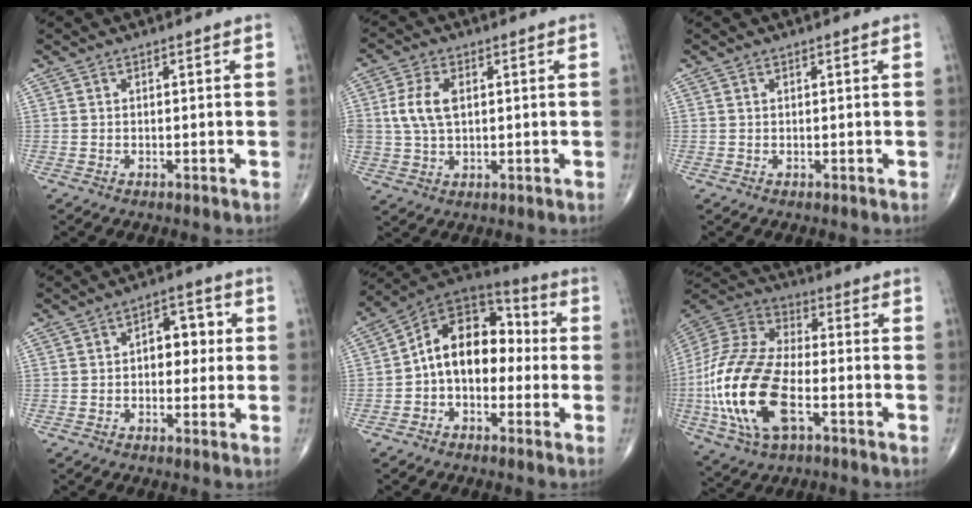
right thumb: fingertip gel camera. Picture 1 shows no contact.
{"total": 7.1, "force": [1.2, 4.3, 5.6], "torque": [-0.117, 0.002, 0.026]}
{"total": 0.0}
{"total": 6.6, "force": [0.6, 4.3, 5.0], "torque": [-0.036, 0.018, 0.002]}
{"total": 14.3, "force": [-1.0, 9.7, 10.4], "torque": [-0.131, 0.052, -0.033]}
{"total": 22.9, "force": [-6.0, 11.4, 19.0], "torque": [-0.418, 0.011, -0.109]}